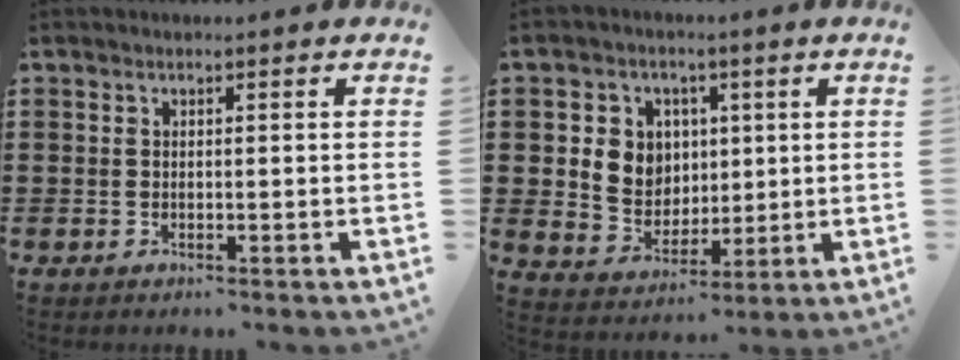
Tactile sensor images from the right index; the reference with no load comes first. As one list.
[{"total": 6.5, "force": [1.6, 6.1, 1.7], "torque": [-0.055, 0.013, 0.029]}]